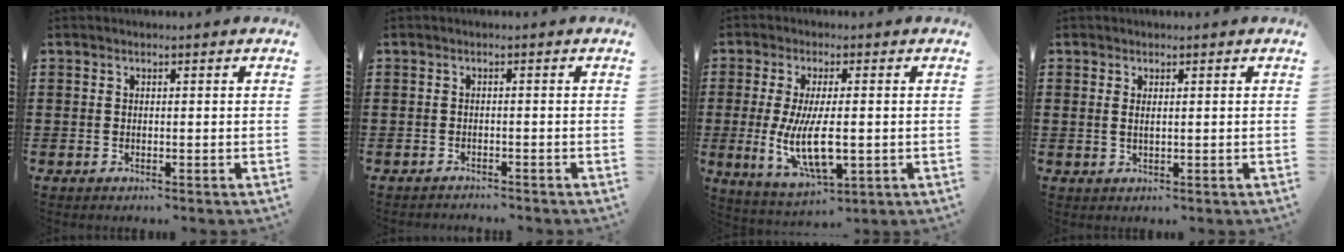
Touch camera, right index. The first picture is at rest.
{"total": 2.0, "force": [-2.0, -0.1, -0.2], "torque": [-0.002, 0.001, -0.044]}
{"total": 9.8, "force": [-0.8, 3.5, 9.2], "torque": [-0.195, -0.016, -0.015]}
{"total": 1.0, "force": [0.2, 0.3, 0.9], "torque": [-0.020, 0.003, 0.003]}